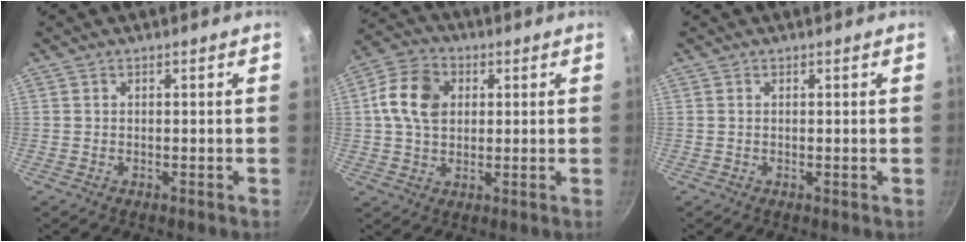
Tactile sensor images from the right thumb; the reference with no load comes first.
{"total": 10.7, "force": [2.0, 7.9, 6.9], "torque": [-0.112, 0.011, 0.023]}
{"total": 0.0}